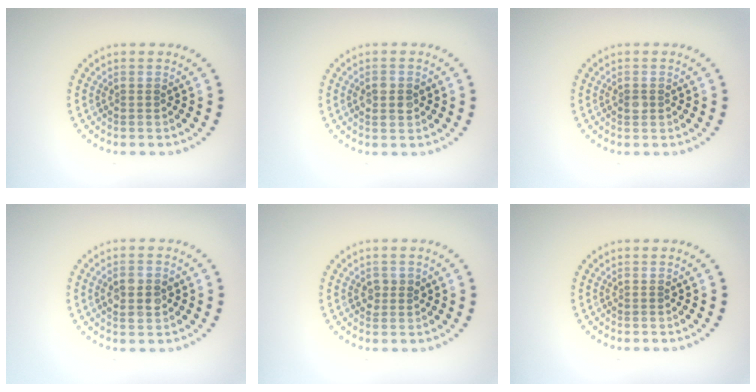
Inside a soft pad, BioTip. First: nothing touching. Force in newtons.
{"total": 2.4, "press": 2.4, "slide": 0.0}
{"total": 1.0, "press": 1.0, "slide": 0.1}
{"total": 2.8, "press": 2.8, "slide": 0.2}
{"total": 1.4, "press": 1.3, "slide": 0.4}
{"total": 0.0}